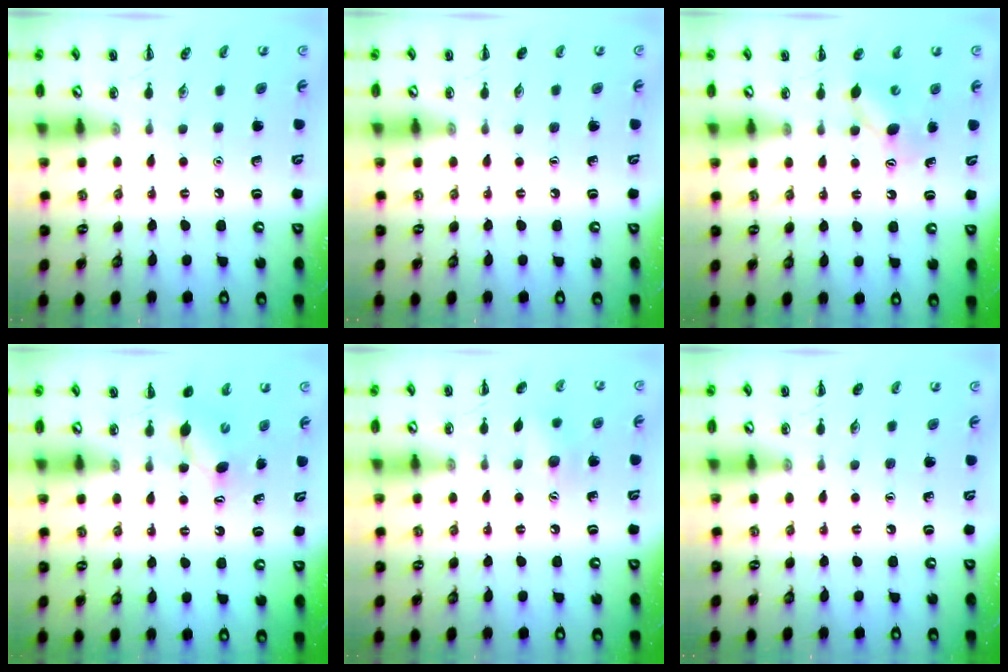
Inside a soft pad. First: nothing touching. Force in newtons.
{"total": 0.0}
{"total": 6.0, "press": 5.9, "slide": 1.3}
{"total": 3.9, "press": 3.7, "slide": 1.2}
{"total": 6.9, "press": 6.7, "slide": 1.5}
{"total": 0.0}